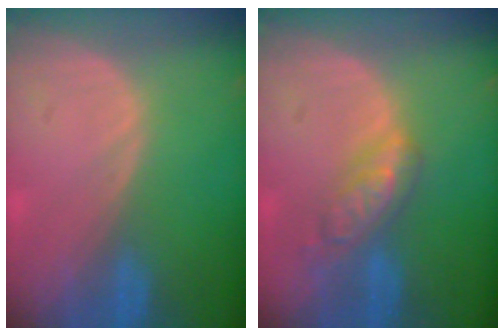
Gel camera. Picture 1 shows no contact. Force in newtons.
{"total": 5.9, "press": 5.1, "slide": 2.9}